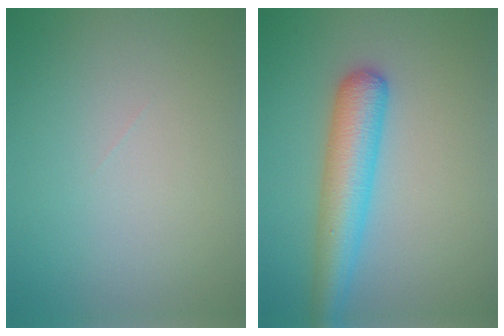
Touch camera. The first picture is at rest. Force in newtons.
{"total": 5.3, "press": 5.3, "slide": 0.2}